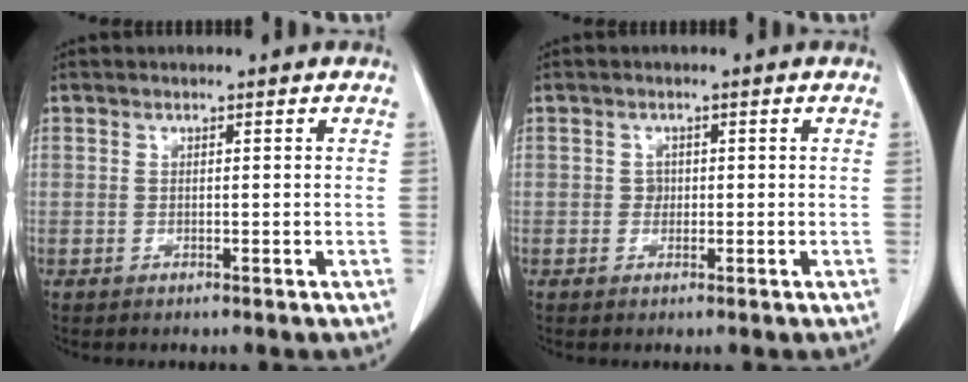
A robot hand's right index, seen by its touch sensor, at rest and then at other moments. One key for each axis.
{"total": 1.2, "fx": 0.0, "fy": 1.1, "fz": 0.4, "tx": -0.004, "ty": 0.003, "tz": 0.000}